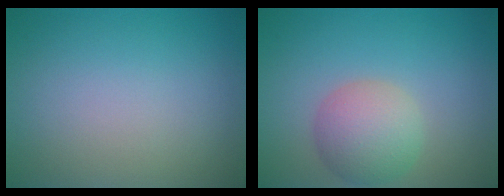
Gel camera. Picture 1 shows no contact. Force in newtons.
{"total": 4.4, "press": 4.3, "slide": 0.5}